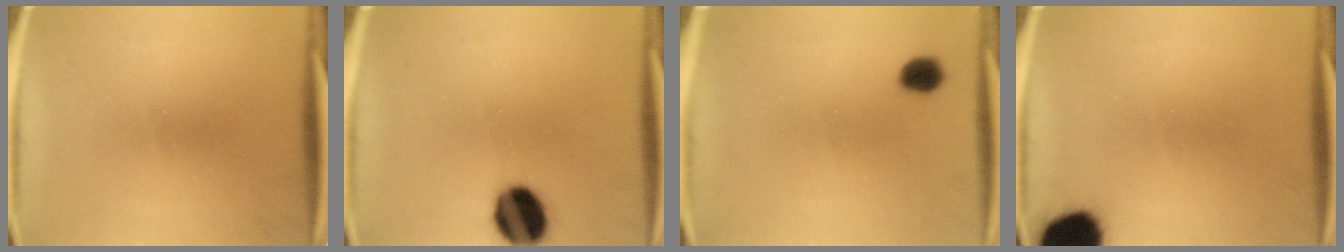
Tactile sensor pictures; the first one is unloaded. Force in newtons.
{"total": 12.2}
{"total": 4.8}
{"total": 13.5}